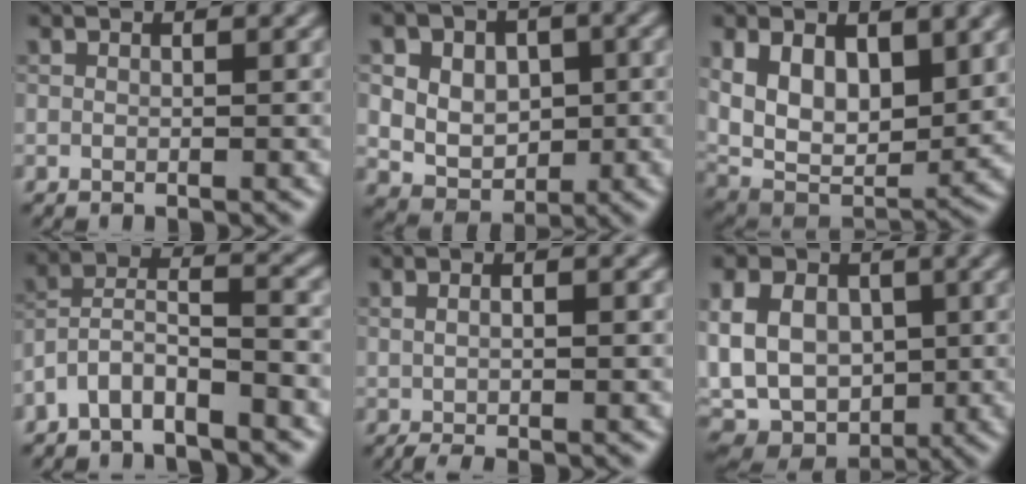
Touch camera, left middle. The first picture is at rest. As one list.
[{"total": 9.4, "force": [2.6, 7.3, 5.3], "torque": [-0.086, 0.031, 0.038]}, {"total": 9.3, "force": [2.5, 5.4, 7.2], "torque": [-0.145, -0.015, 0.045]}, {"total": 5.1, "force": [-3.6, 1.5, 3.2], "torque": [-0.063, 0.007, -0.077]}, {"total": 3.2, "force": [0.0, 1.2, 2.9], "torque": [-0.041, 0.004, 0.009]}, {"total": 10.5, "force": [0.3, 8.0, 6.9], "torque": [-0.115, 0.011, -0.001]}]